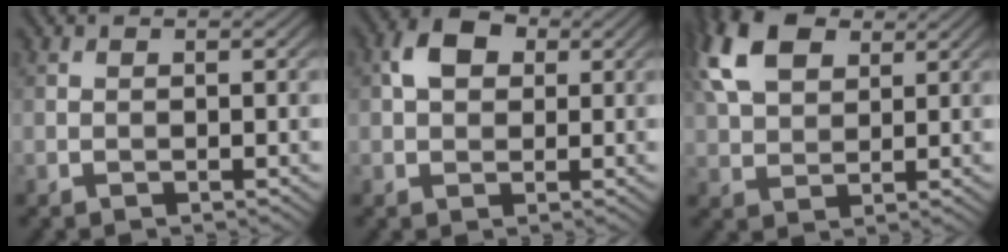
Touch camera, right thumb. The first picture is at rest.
{"total": 4.6, "force": [1.2, 3.4, 2.9], "torque": [-0.059, 0.010, 0.015]}
{"total": 10.7, "force": [4.9, 6.2, 7.3], "torque": [-0.193, 0.030, 0.096]}